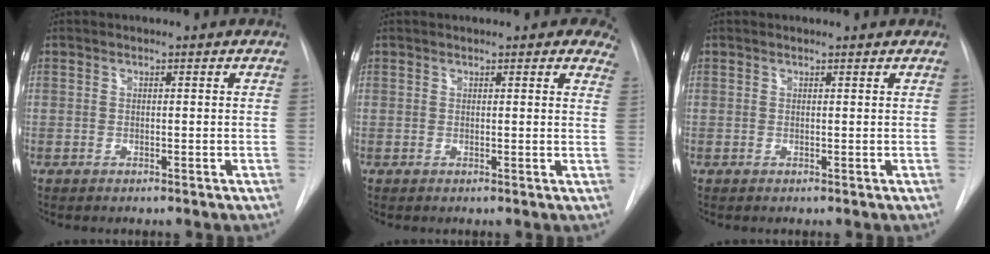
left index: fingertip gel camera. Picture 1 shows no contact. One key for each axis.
{"total": 7.9, "fx": 6.7, "fy": 2.6, "fz": 3.2, "tx": -0.013, "ty": -0.008, "tz": 0.053}
{"total": 0.9, "fx": 0.9, "fy": 0.1, "fz": 0.1, "tx": -0.008, "ty": 0.005, "tz": 0.009}